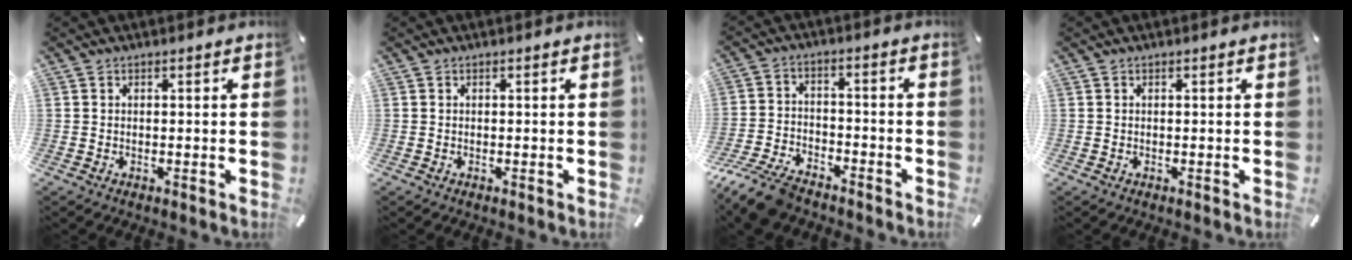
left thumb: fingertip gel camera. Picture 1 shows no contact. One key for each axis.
{"total": 0.0}
{"total": 10.2, "fx": -8.4, "fy": 3.6, "fz": 4.5, "tx": -0.095, "ty": 0.037, "tz": -0.164}
{"total": 0.0}